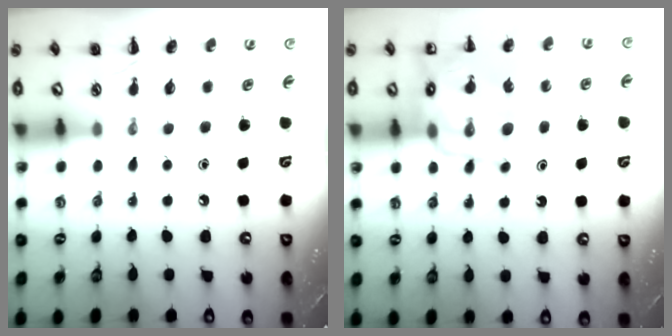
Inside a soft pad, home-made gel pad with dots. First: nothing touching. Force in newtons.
{"total": 13.1, "press": 12.8, "slide": 2.8}